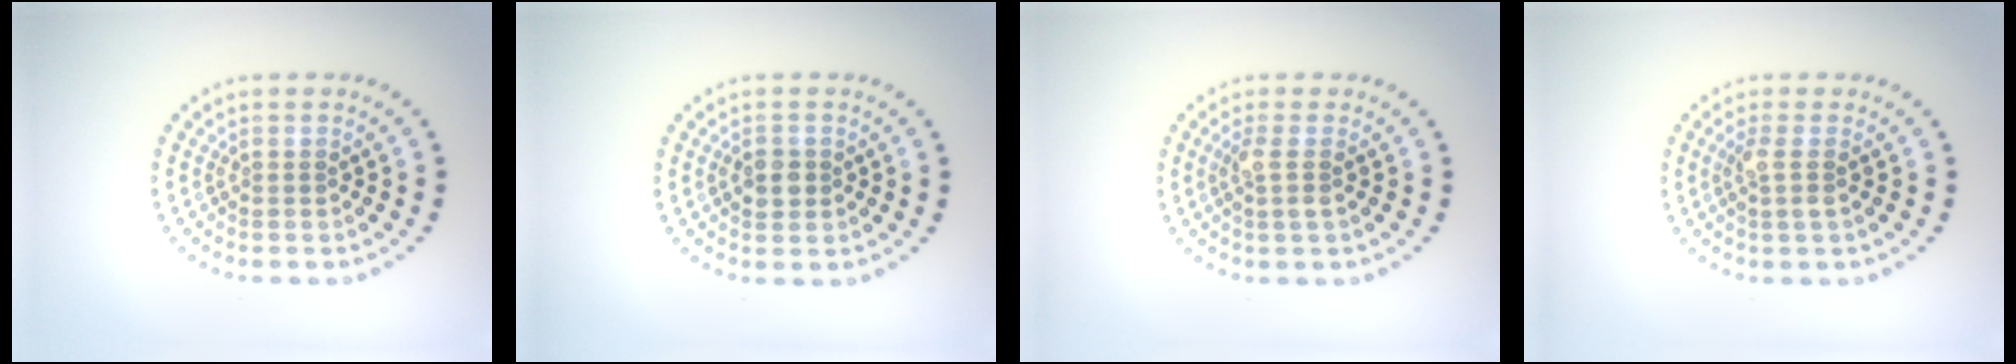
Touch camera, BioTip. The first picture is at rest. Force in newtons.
{"total": 1.8, "press": 1.7, "slide": 0.4}
{"total": 1.7, "press": 1.5, "slide": 0.8}
{"total": 1.7, "press": 1.5, "slide": 0.8}